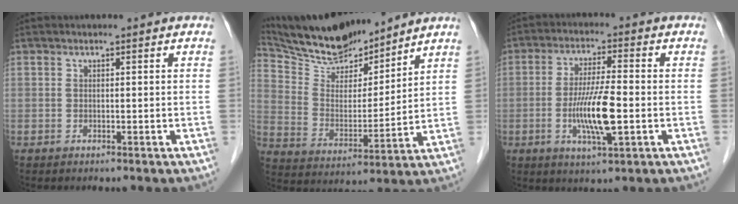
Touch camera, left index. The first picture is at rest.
{"total": 14.5, "force": [13.4, 2.6, 4.8], "torque": [-0.094, 0.003, 0.247]}
{"total": 8.7, "force": [-2.0, 0.9, 8.5], "torque": [-0.163, -0.011, -0.042]}